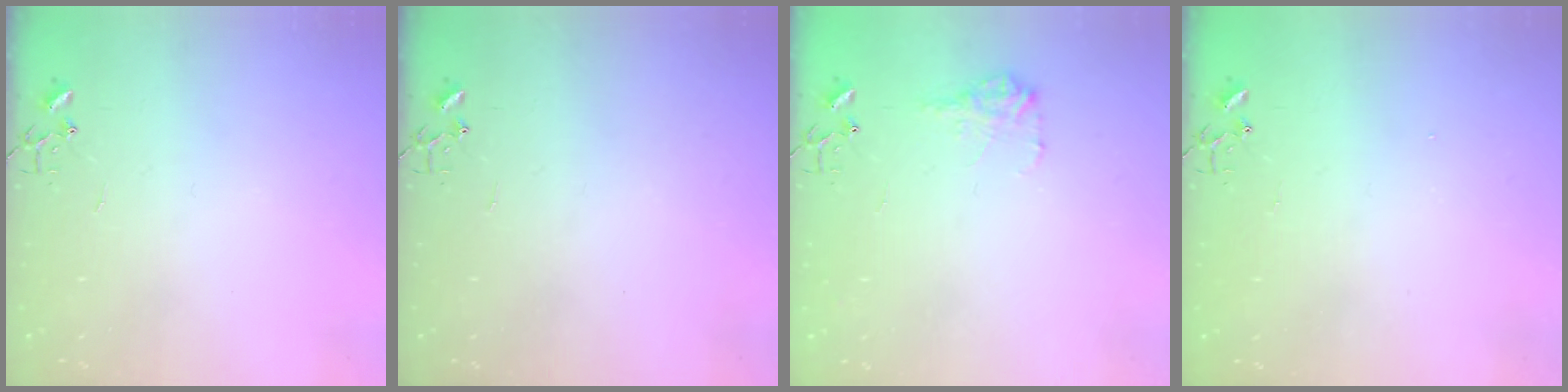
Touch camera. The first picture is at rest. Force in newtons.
{"total": 0.0}
{"total": 9.3, "press": 9.3, "slide": 0.3}
{"total": 1.3, "press": 1.2, "slide": 0.1}